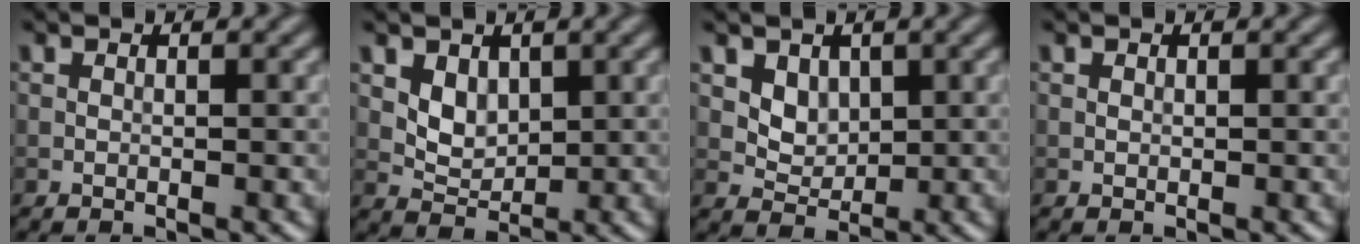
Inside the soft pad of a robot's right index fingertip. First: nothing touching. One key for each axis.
{"total": 2.5, "fx": 1.0, "fy": 1.8, "fz": 1.4, "tx": -0.025, "ty": -0.009, "tz": 0.022}
{"total": 2.6, "fx": 1.1, "fy": 2.0, "fz": 1.3, "tx": -0.024, "ty": -0.019, "tz": 0.036}
{"total": 0.0}